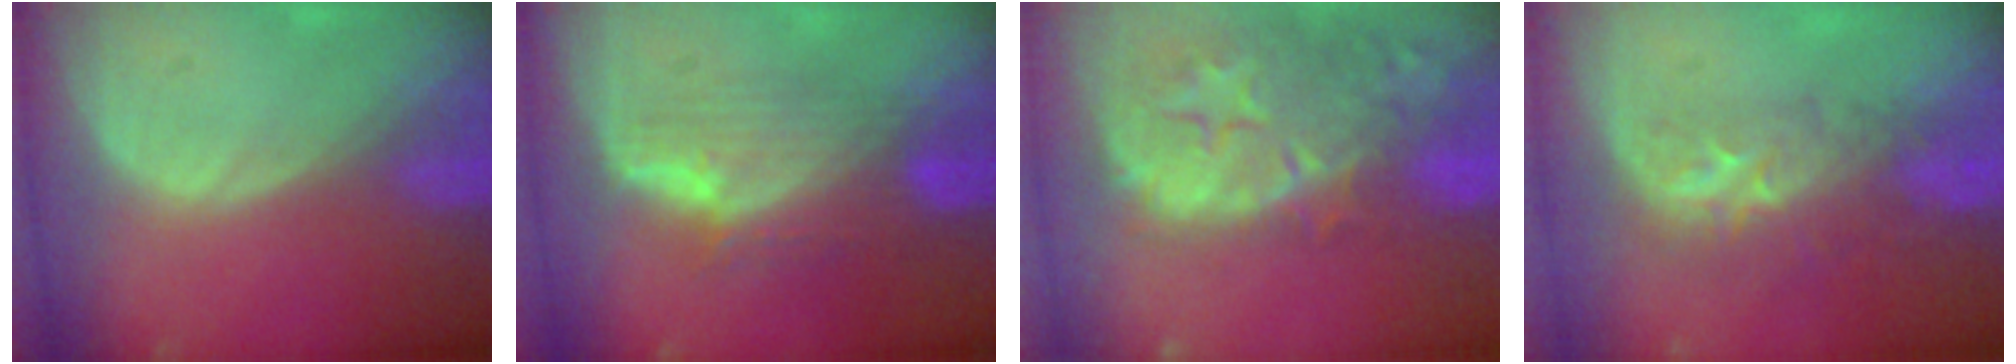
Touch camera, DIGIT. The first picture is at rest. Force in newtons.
{"total": 7.6, "press": 7.3, "slide": 2.0}
{"total": 14.8, "press": 11.8, "slide": 9.0}
{"total": 8.7, "press": 7.2, "slide": 5.0}